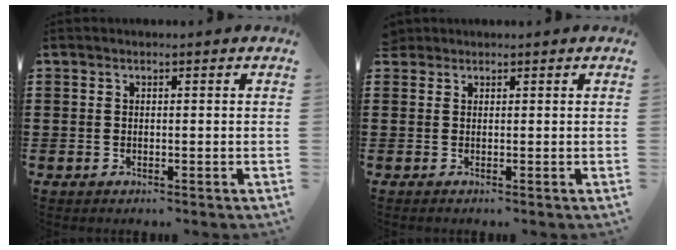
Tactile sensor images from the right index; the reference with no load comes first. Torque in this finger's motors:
{"motor_torque": [0.26, 1.15, -0.03, -0.02]}